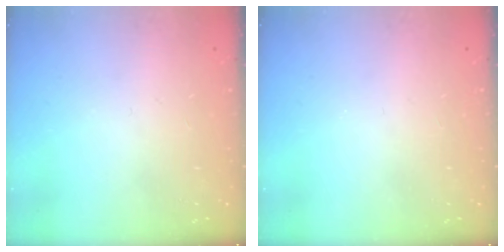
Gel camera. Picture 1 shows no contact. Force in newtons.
{"total": 0.0}